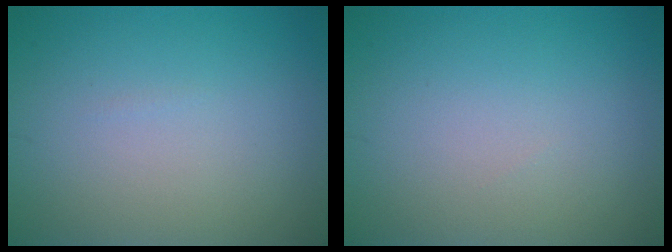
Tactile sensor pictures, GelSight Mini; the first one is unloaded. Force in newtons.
{"total": 0.0}